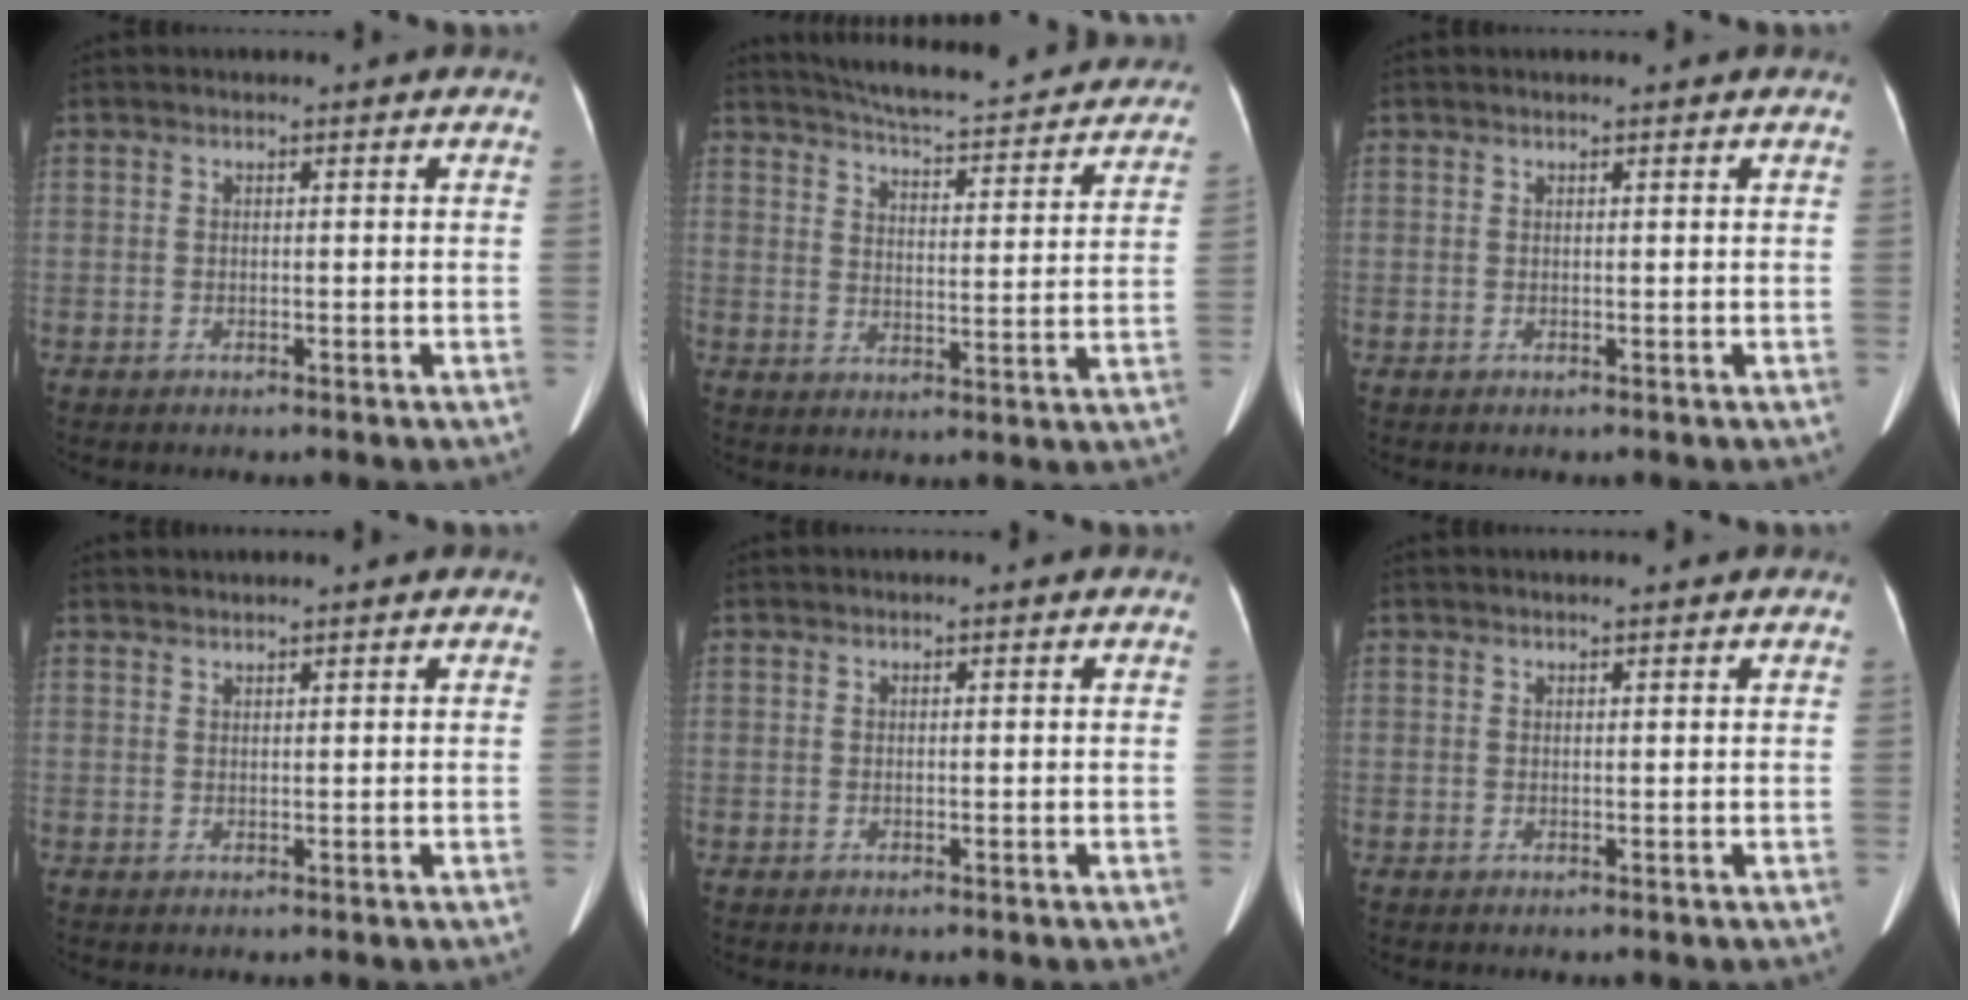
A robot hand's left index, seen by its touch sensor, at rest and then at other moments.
{"total": 23.5, "force": [21.5, 4.0, 8.6], "torque": [-0.129, -0.025, 0.265]}
{"total": 1.1, "force": [1.0, -0.1, 0.4], "torque": [-0.009, 0.011, 0.014]}
{"total": 2.2, "force": [2.1, -0.2, 0.7], "torque": [-0.009, 0.022, 0.037]}
{"total": 0.0}
{"total": 2.3, "force": [2.0, 0.0, 1.0], "torque": [-0.012, 0.015, 0.026]}